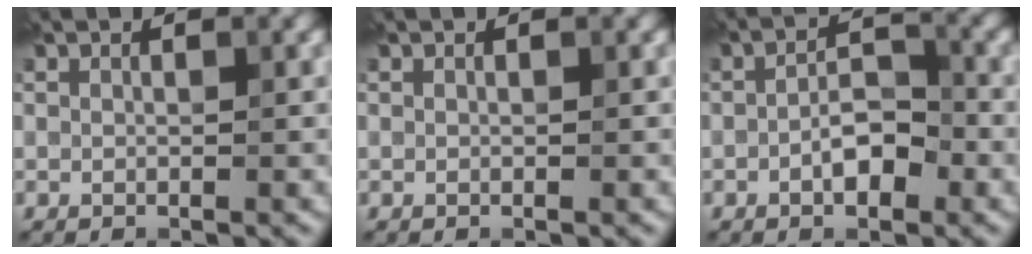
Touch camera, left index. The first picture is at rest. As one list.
[{"total": 0.0}, {"total": 3.2, "force": [-1.3, 1.5, 2.6], "torque": [-0.040, 0.008, -0.025]}]